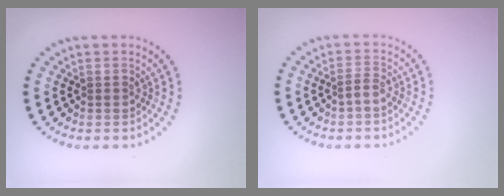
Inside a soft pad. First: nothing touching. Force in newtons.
{"total": 1.0, "press": 0.8, "slide": 0.7}